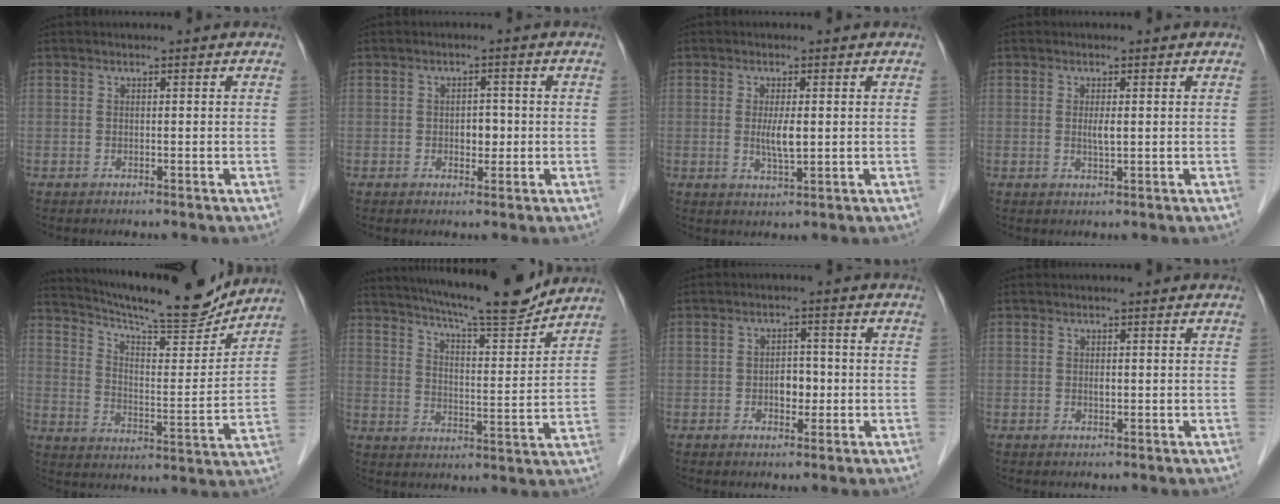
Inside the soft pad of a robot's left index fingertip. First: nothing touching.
{"total": 2.5, "force": [-0.3, 1.6, 1.9], "torque": [-0.025, 0.004, -0.001]}
{"total": 3.5, "force": [0.2, 0.7, 3.4], "torque": [-0.067, -0.005, 0.004]}
{"total": 1.7, "force": [0.2, 0.3, 1.6], "torque": [-0.034, -0.001, 0.004]}
{"total": 18.4, "force": [17.0, 1.4, 6.9], "torque": [-0.120, -0.022, 0.251]}
{"total": 15.9, "force": [14.4, 0.7, 6.7], "torque": [-0.109, -0.010, 0.209]}
{"total": 3.2, "force": [-0.7, 2.0, 2.4], "torque": [-0.034, 0.008, -0.008]}
{"total": 0.7, "force": [0.1, 0.3, 0.6], "torque": [-0.010, 0.001, 0.000]}